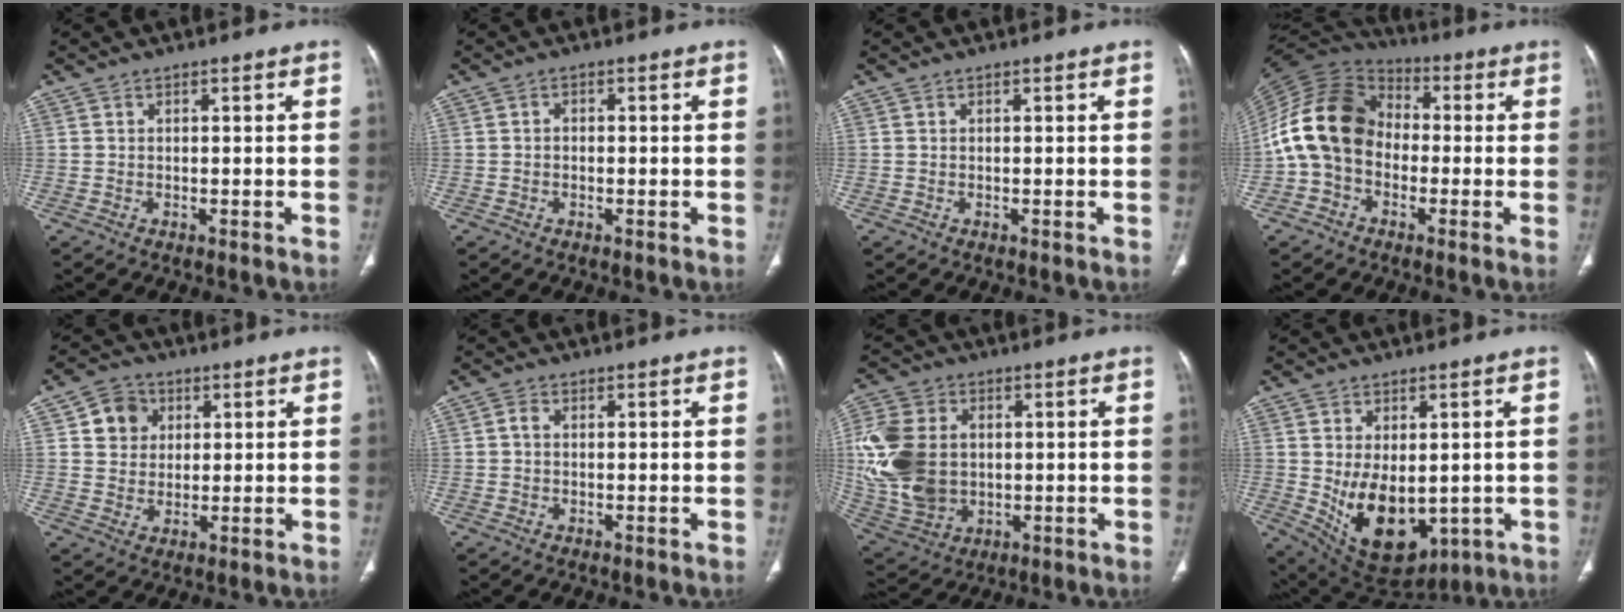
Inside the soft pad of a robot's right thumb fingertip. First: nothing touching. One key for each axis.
{"total": 1.0, "fx": -0.2, "fy": 0.8, "fz": 0.6, "tx": -0.008, "ty": 0.004, "tz": -0.005}
{"total": 0.0}
{"total": 15.2, "fx": -1.9, "fy": 11.7, "fz": 9.4, "tx": -0.173, "ty": 0.044, "tz": -0.050}
{"total": 7.1, "fx": 2.3, "fy": 6.3, "fz": 2.5, "tx": -0.013, "ty": -0.005, "tz": 0.040}
{"total": 1.5, "fx": 0.1, "fy": 1.2, "fz": 0.9, "tx": -0.014, "ty": 0.004, "tz": 0.001}
{"total": 17.5, "fx": 1.1, "fy": 13.1, "fz": 11.6, "tx": -0.235, "ty": 0.000, "tz": 0.035}
{"total": 14.2, "fx": -1.4, "fy": 8.8, "fz": 11.0, "tx": -0.155, "ty": -0.018, "tz": 0.014}